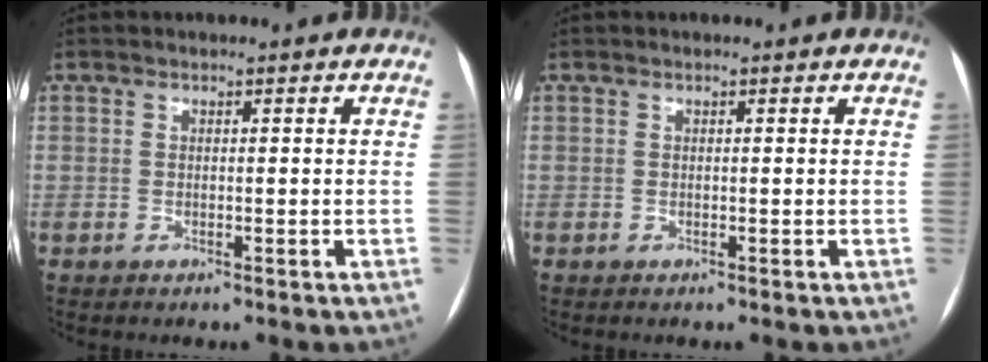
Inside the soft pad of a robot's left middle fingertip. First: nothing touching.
{"total": 0.0}